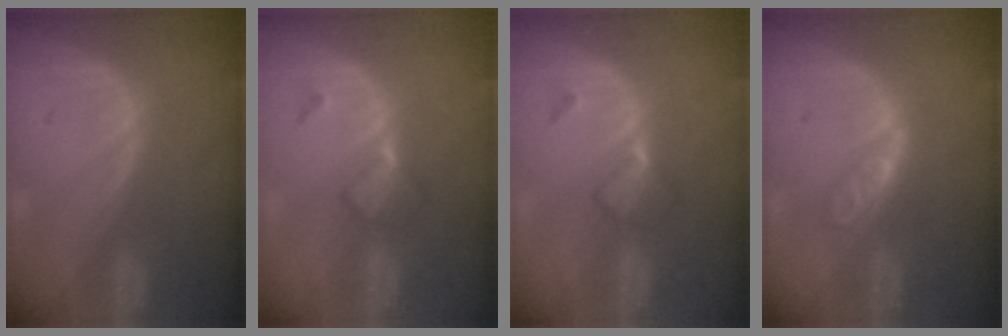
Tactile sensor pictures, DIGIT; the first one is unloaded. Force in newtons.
{"total": 4.8, "press": 4.2, "slide": 2.4}
{"total": 4.8, "press": 4.2, "slide": 2.4}
{"total": 4.5, "press": 3.9, "slide": 2.2}